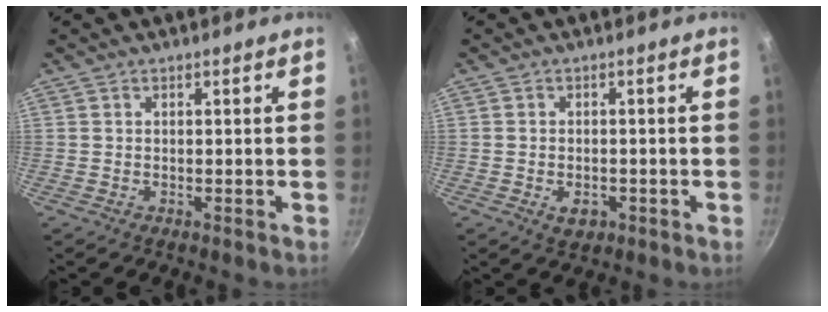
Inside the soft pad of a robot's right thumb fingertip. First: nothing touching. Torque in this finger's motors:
{"motor_torque": [-0.09, -0.09, -0.25, 0.18, -0.03]}